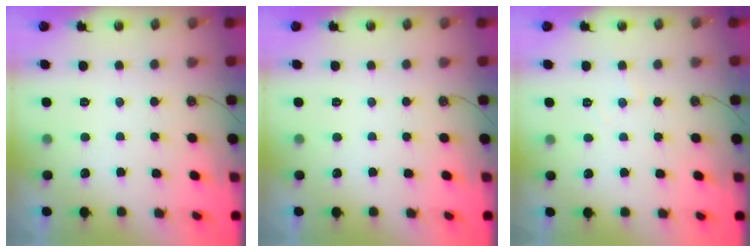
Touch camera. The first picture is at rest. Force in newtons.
{"total": 0.0}
{"total": 3.5, "press": 3.4, "slide": 0.6}